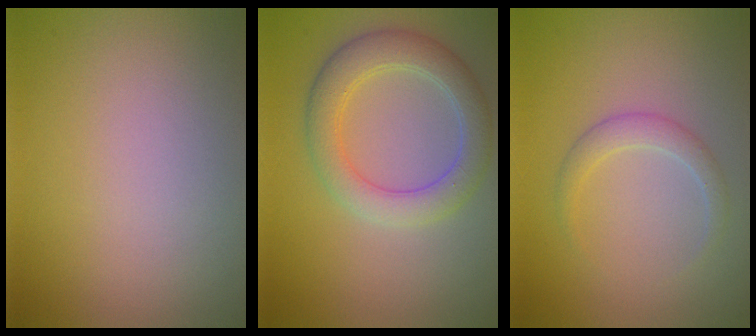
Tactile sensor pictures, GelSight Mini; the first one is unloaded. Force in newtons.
{"total": 4.4, "press": 4.4, "slide": 0.2}
{"total": 1.6, "press": 1.6, "slide": 0.1}